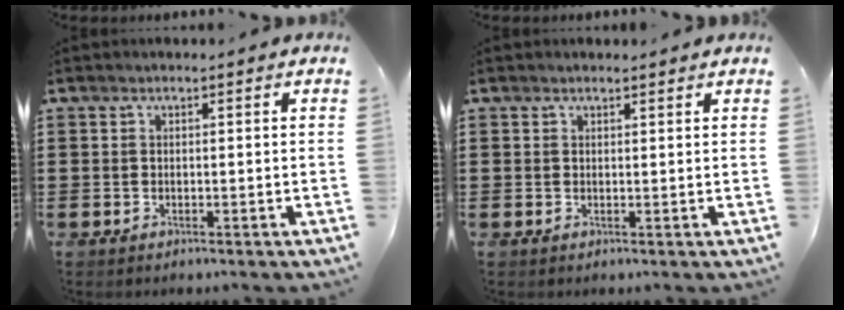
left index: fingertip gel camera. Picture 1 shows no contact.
{"total": 0.7, "force": [0.7, 0.1, 0.2], "torque": [-0.005, 0.000, 0.014]}